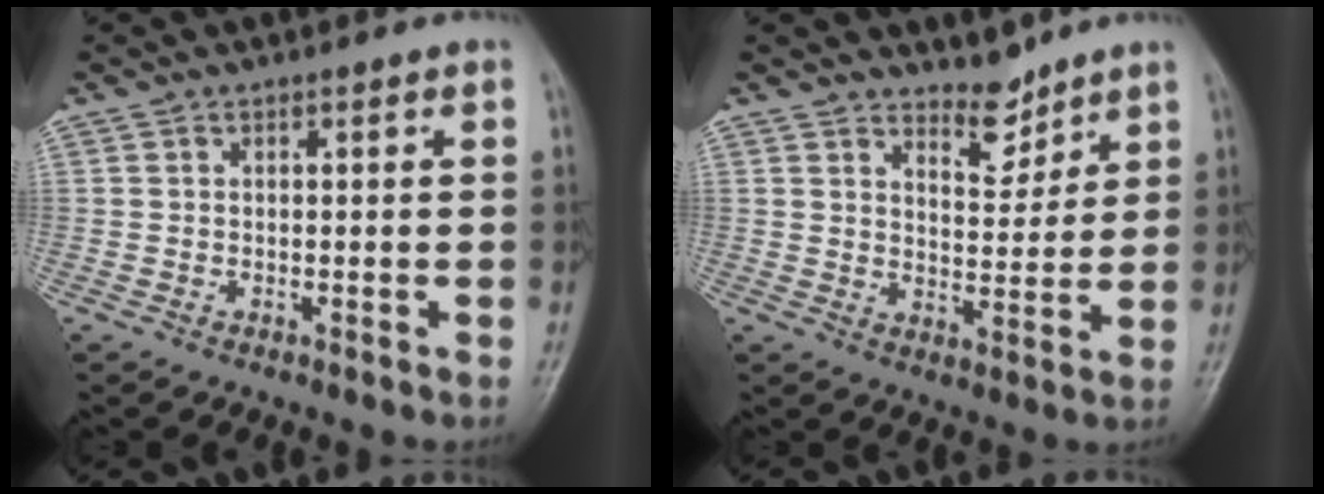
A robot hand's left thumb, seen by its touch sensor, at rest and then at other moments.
{"total": 5.5, "force": [4.7, 2.2, 1.6], "torque": [-0.004, -0.044, 0.084]}